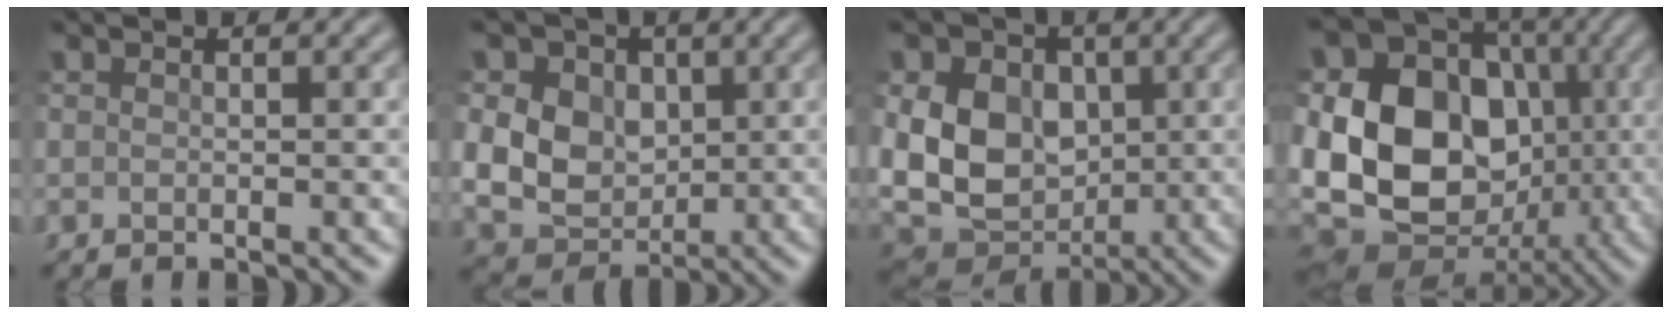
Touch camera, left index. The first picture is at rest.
{"total": 8.5, "force": [1.9, 7.0, 4.5], "torque": [-0.087, 0.020, 0.024]}
{"total": 10.3, "force": [1.1, 8.0, 6.5], "torque": [-0.117, -0.004, 0.017]}
{"total": 18.7, "force": [-0.2, 15.6, 10.3], "torque": [-0.197, 0.006, -0.029]}